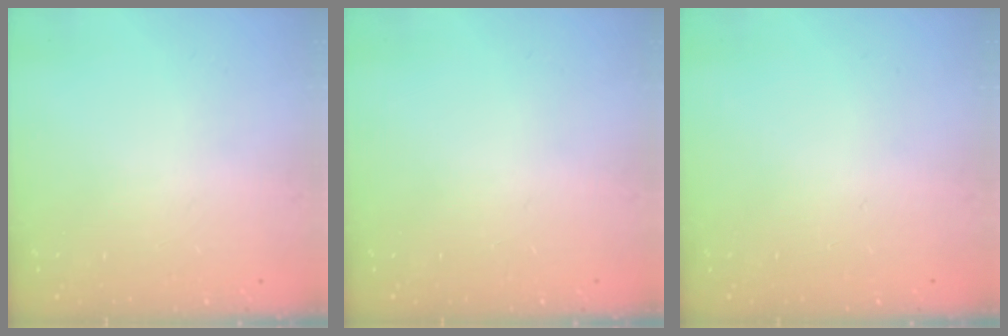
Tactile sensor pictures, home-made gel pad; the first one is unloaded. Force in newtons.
{"total": 0.0}
{"total": 0.0}